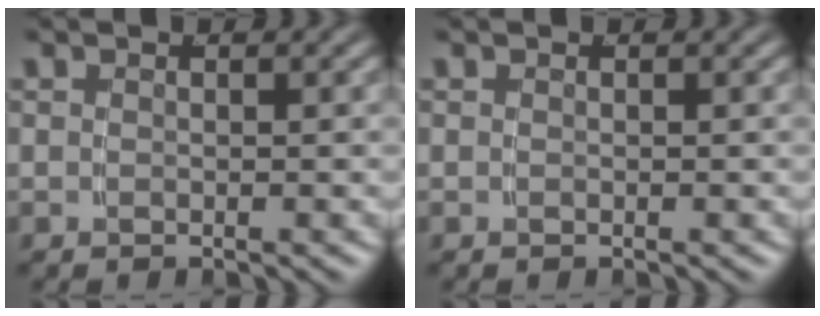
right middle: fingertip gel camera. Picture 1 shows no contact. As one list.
[{"total": 0.0}]